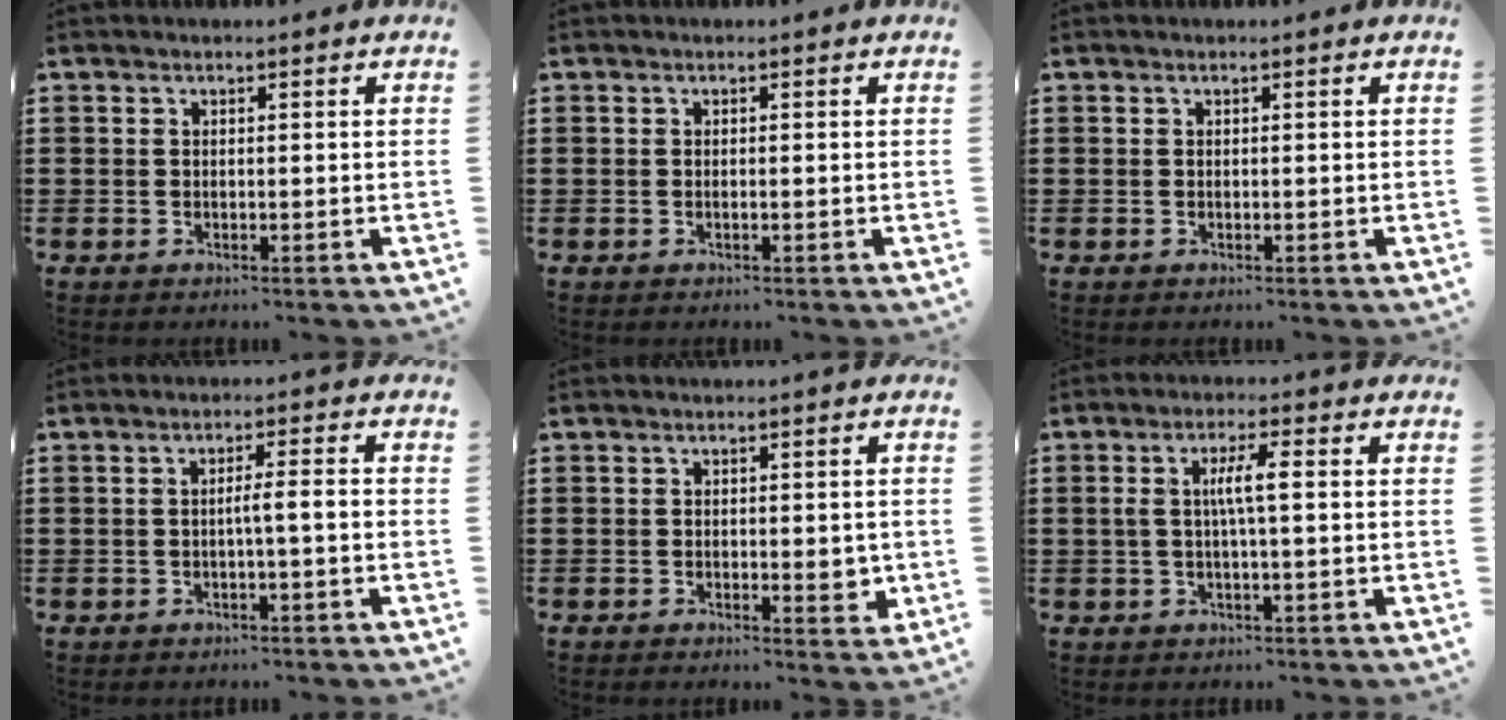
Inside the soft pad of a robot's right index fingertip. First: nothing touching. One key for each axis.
{"total": 0.0}
{"total": 0.0}
{"total": 2.5, "fx": -0.6, "fy": -0.1, "fz": 2.4, "tx": -0.042, "ty": -0.002, "tz": -0.014}
{"total": 3.0, "fx": -0.6, "fy": 1.0, "fz": 2.7, "tx": -0.039, "ty": -0.004, "tz": -0.012}
{"total": 4.3, "fx": 0.2, "fy": 0.5, "fz": 4.3, "tx": -0.082, "ty": 0.003, "tz": 0.000}